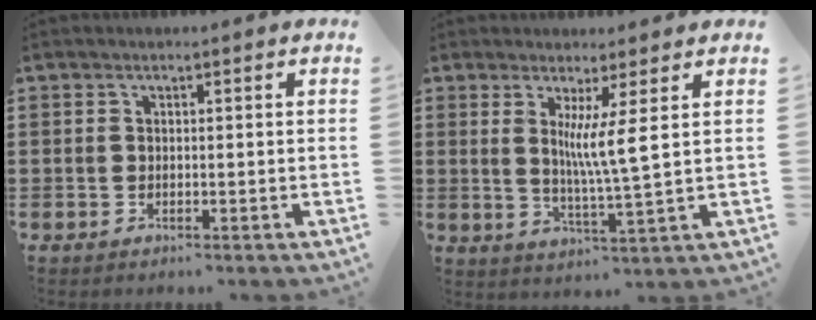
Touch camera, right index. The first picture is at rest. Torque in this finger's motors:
{"motor_torque": [1.31, 0.19, 0.25, 0.16]}